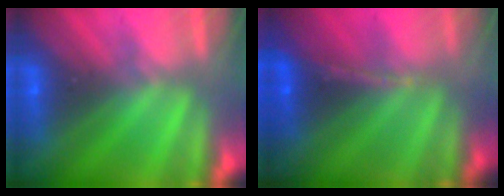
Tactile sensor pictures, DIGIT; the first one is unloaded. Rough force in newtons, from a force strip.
{"total": 1.2}